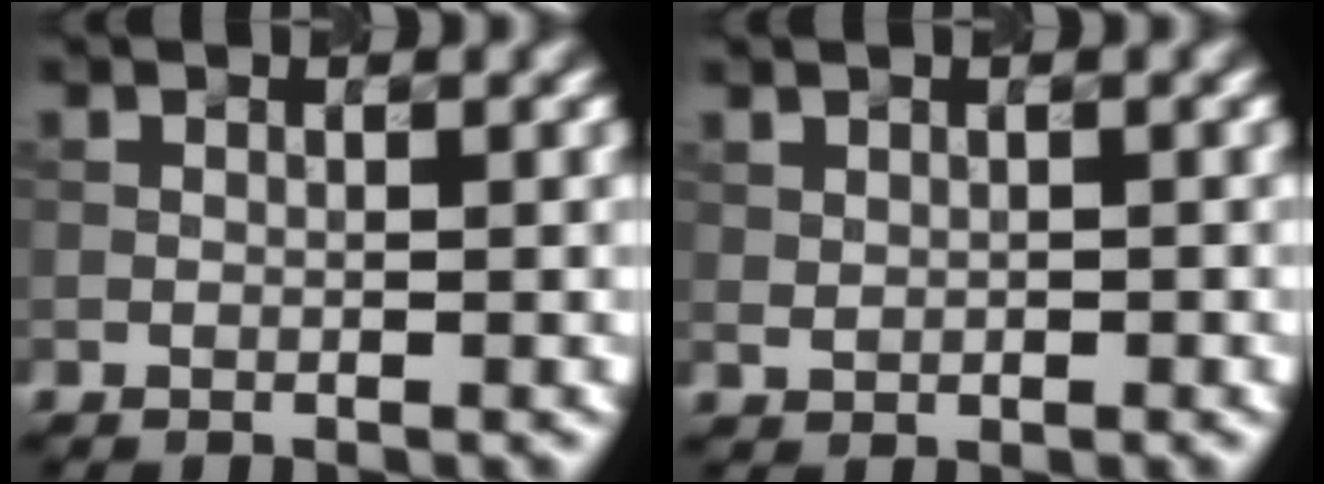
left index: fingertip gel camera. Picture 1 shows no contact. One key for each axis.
{"total": 1.1, "fx": 0.5, "fy": 0.8, "fz": 0.4, "tx": -0.006, "ty": -0.002, "tz": 0.016}